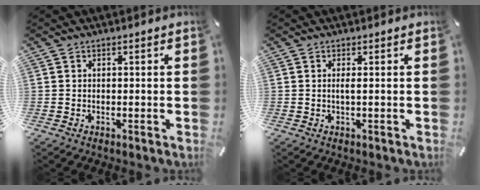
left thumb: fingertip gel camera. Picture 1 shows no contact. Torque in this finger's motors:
{"motor_torque": [0.13, 0.05, 0.06, 0.07, 0.00]}